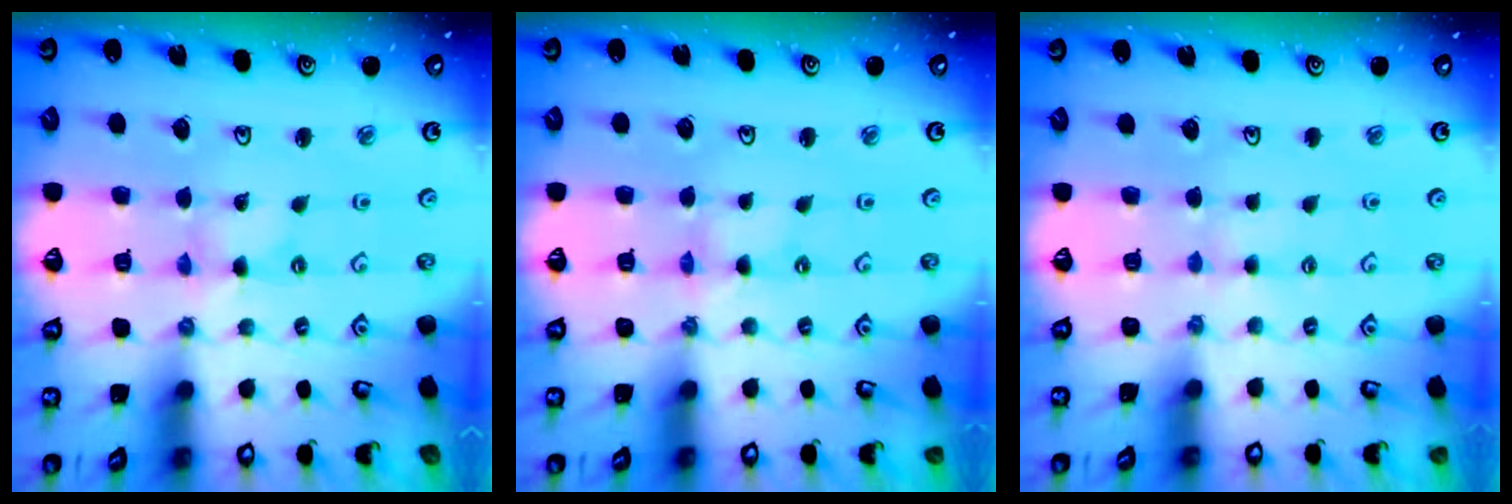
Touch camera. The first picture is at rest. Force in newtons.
{"total": 0.5, "press": 0.5, "slide": 0.2}
{"total": 2.3, "press": 2.3, "slide": 0.3}